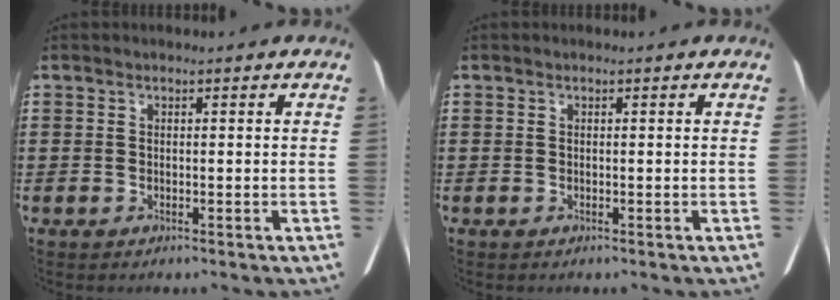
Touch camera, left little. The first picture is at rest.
{"total": 0.0}